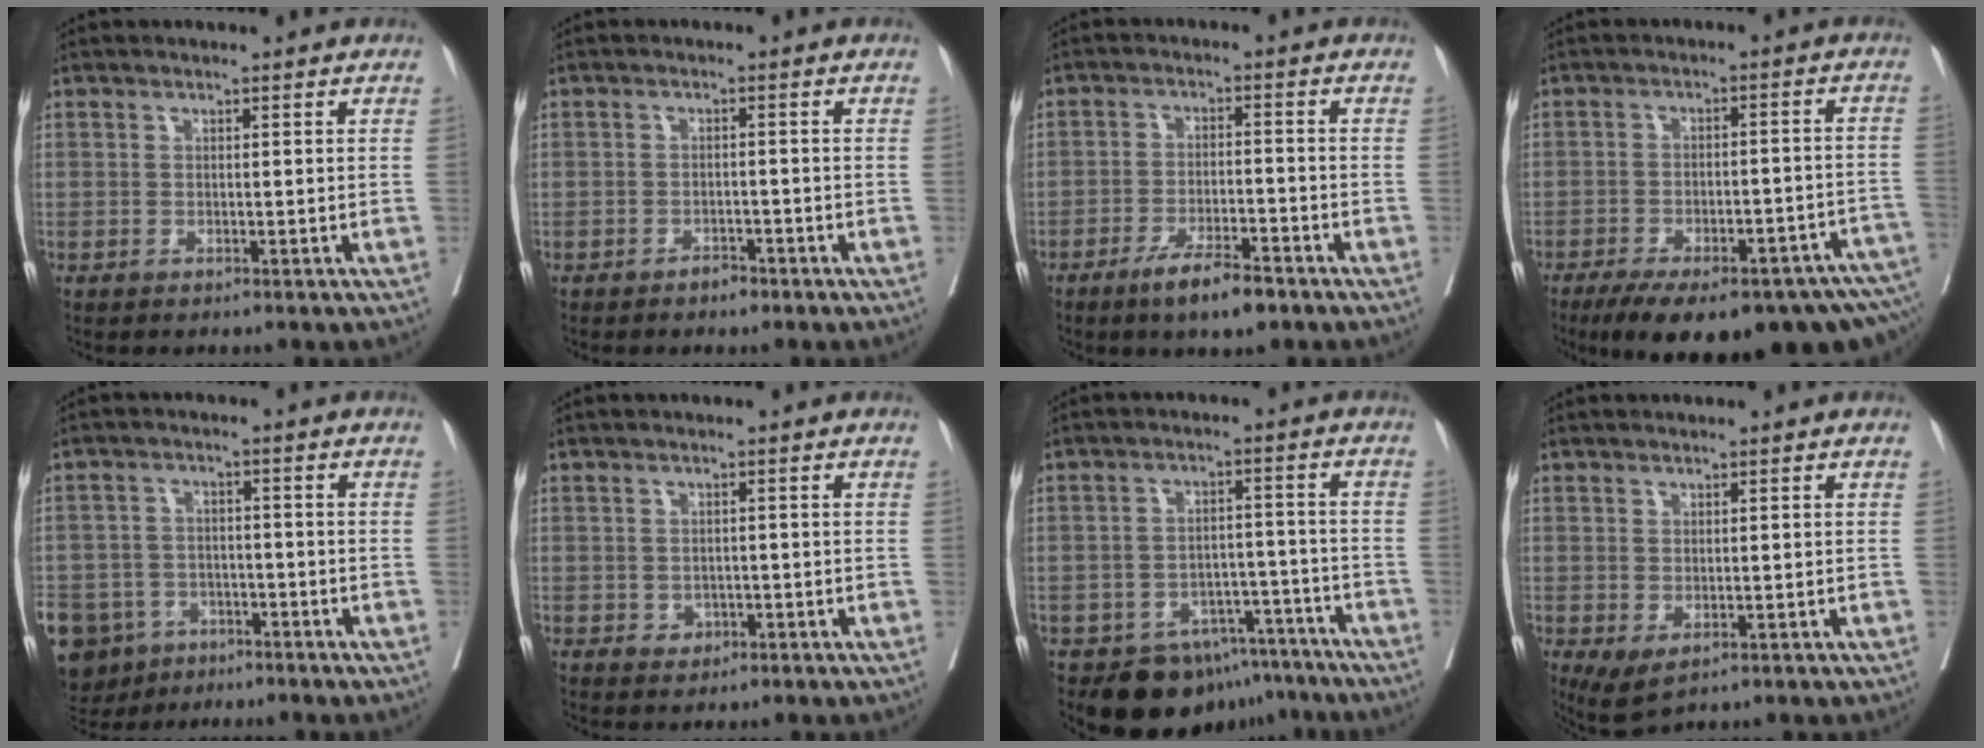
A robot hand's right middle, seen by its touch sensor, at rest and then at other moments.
{"total": 1.6, "force": [-1.3, 0.8, 0.6], "torque": [-0.007, 0.004, -0.017]}
{"total": 6.8, "force": [-4.6, 1.4, 4.8], "torque": [-0.086, -0.006, -0.076]}
{"total": 21.1, "force": [-15.5, 5.3, 13.3], "torque": [-0.151, 0.010, -0.203]}
{"total": 17.8, "force": [-10.1, 13.1, 6.5], "torque": [-0.203, -0.005, -0.146]}
{"total": 1.9, "force": [-0.6, 1.6, 0.8], "torque": [-0.007, 0.005, -0.002]}
{"total": 10.9, "force": [-8.4, 6.4, 2.4], "torque": [-0.007, 0.040, -0.109]}
{"total": 3.9, "force": [-1.2, 1.9, 3.2], "torque": [-0.053, -0.014, -0.005]}